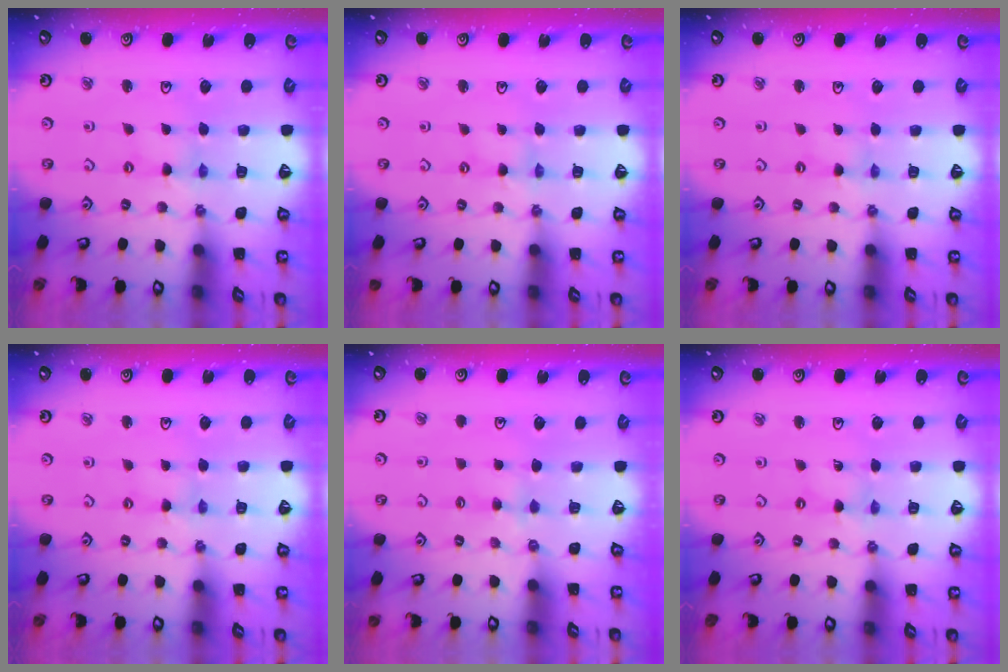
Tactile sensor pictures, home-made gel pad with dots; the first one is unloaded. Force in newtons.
{"total": 1.1, "press": 1.0, "slide": 0.1}
{"total": 0.0}
{"total": 1.7, "press": 1.7, "slide": 0.4}
{"total": 2.4, "press": 2.3, "slide": 0.4}
{"total": 0.0}